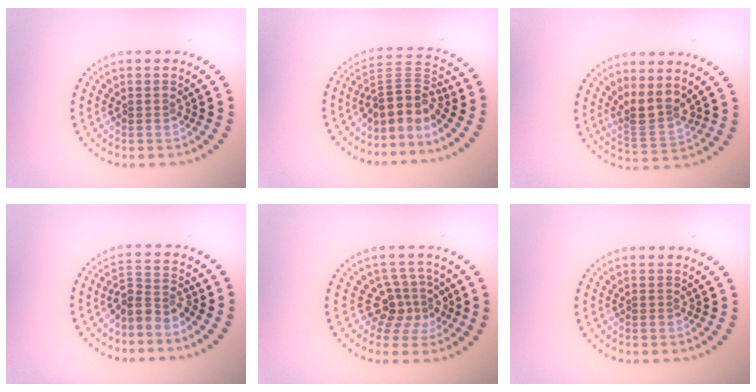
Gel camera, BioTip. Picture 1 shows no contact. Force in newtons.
{"total": 3.9, "press": 2.6, "slide": 2.9}
{"total": 3.0, "press": 2.3, "slide": 1.8}
{"total": 2.8, "press": 2.0, "slide": 1.9}
{"total": 3.1, "press": 2.3, "slide": 2.1}
{"total": 0.0}